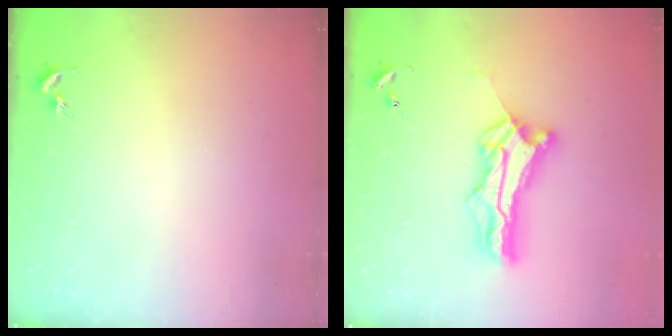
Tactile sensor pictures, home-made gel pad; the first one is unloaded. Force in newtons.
{"total": 10.1, "press": 10.0, "slide": 0.7}